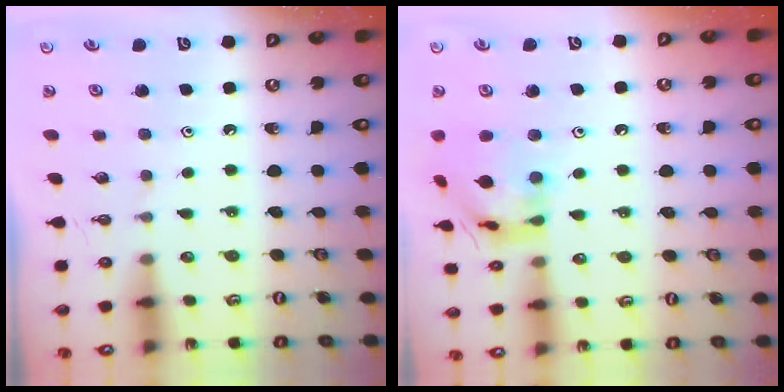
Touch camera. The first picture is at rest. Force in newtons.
{"total": 14.1, "press": 14.0, "slide": 1.4}